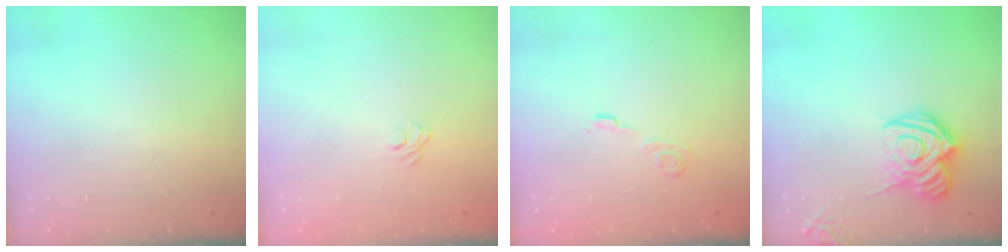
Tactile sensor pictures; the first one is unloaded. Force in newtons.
{"total": 3.7, "press": 3.5, "slide": 1.2}
{"total": 8.7, "press": 8.6, "slide": 1.3}
{"total": 14.7, "press": 14.6, "slide": 1.5}